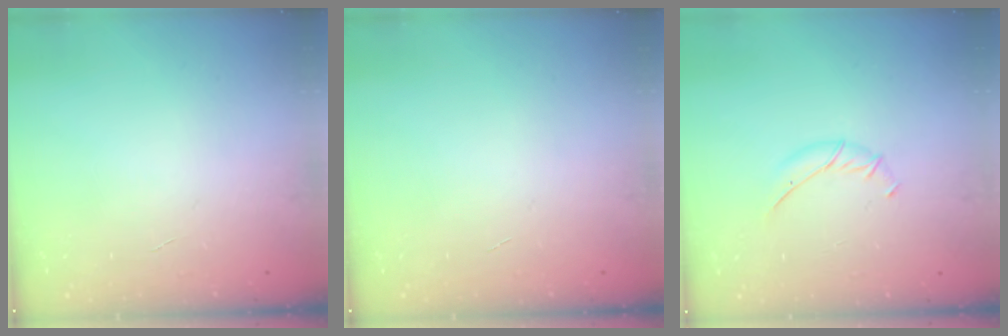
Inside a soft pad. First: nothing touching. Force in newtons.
{"total": 0.0}
{"total": 5.1, "press": 5.0, "slide": 0.8}